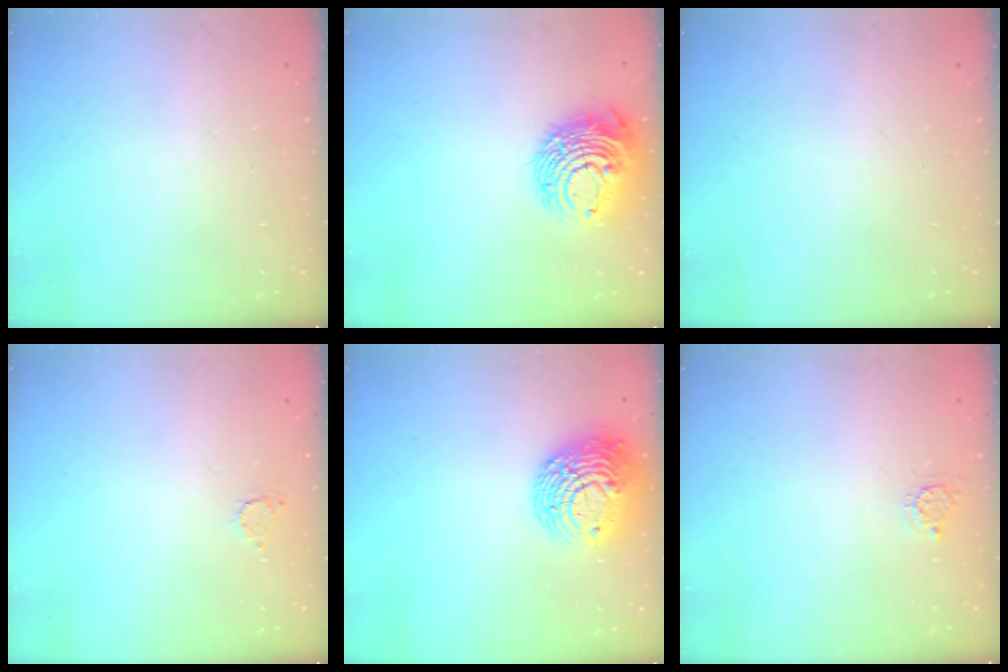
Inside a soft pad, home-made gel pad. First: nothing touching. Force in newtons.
{"total": 11.7, "press": 11.6, "slide": 1.2}
{"total": 0.0}
{"total": 2.5, "press": 2.5, "slide": 0.3}
{"total": 13.9, "press": 13.8, "slide": 1.3}
{"total": 3.8, "press": 3.8, "slide": 0.2}